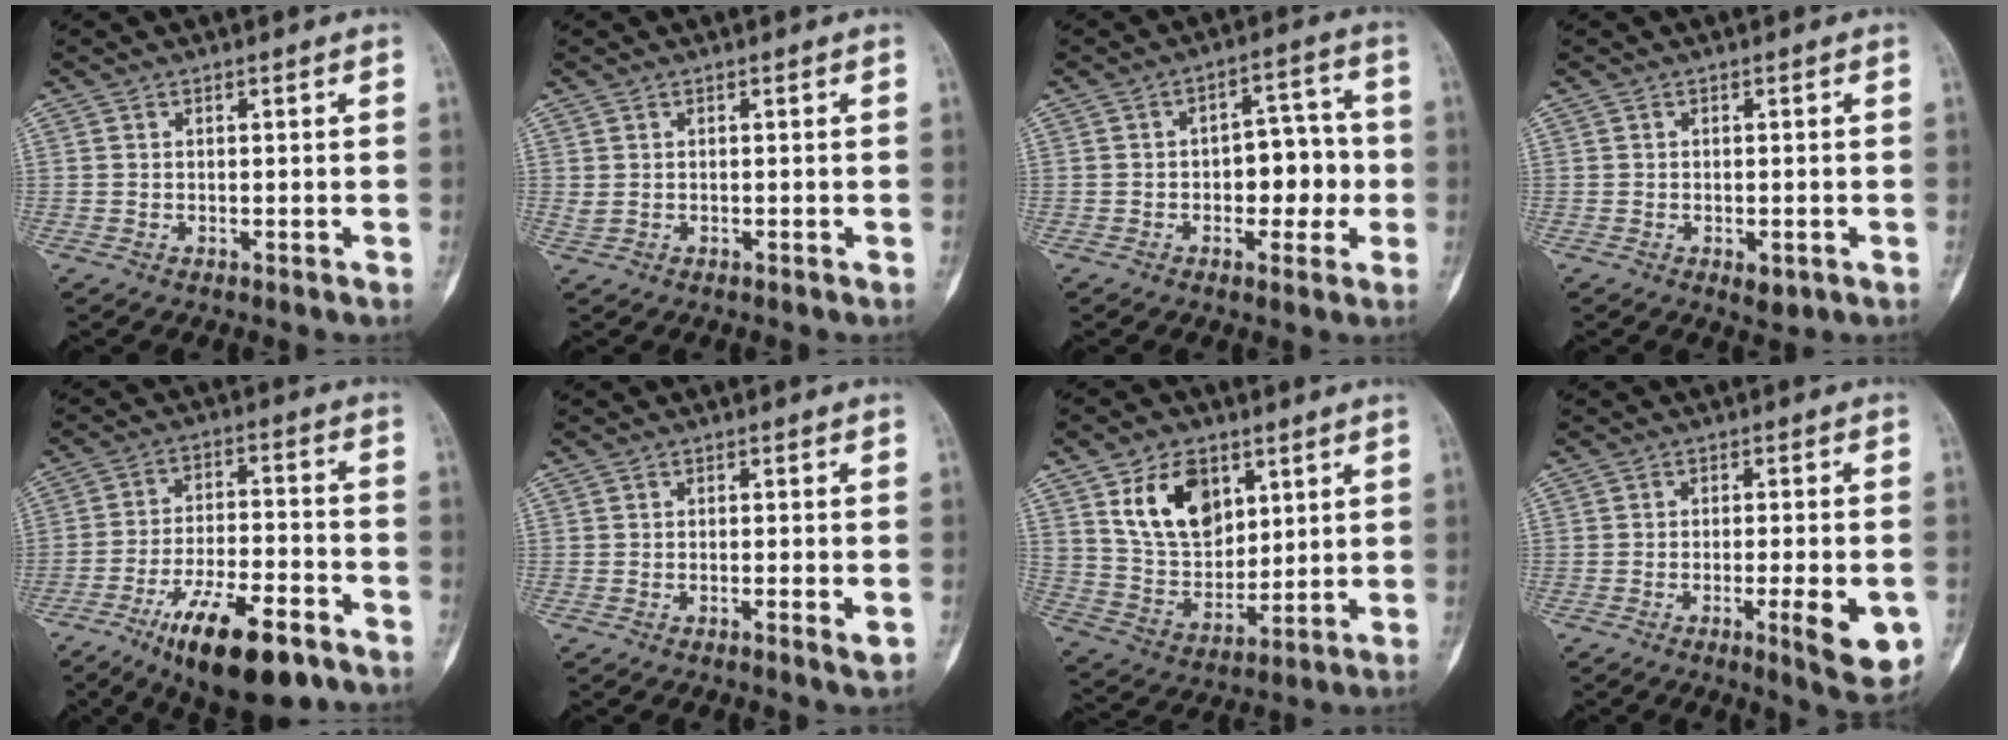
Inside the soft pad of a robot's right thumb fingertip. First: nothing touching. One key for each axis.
{"total": 0.8, "fx": 0.0, "fy": 0.5, "fz": 0.6, "tx": -0.017, "ty": 0.003, "tz": 0.004}
{"total": 9.0, "fx": -1.3, "fy": 5.5, "fz": 6.9, "tx": -0.052, "ty": 0.033, "tz": -0.022}
{"total": 2.4, "fx": -0.9, "fy": 1.2, "fz": 1.9, "tx": -0.017, "ty": 0.000, "tz": -0.006}
{"total": 16.6, "fx": -10.0, "fy": 5.6, "fz": 12.1, "tx": -0.194, "ty": 0.053, "tz": -0.160}
{"total": 2.4, "fx": -1.0, "fy": 0.3, "fz": 2.2, "tx": -0.039, "ty": -0.003, "tz": -0.017}
{"total": 14.0, "fx": 6.3, "fy": 9.4, "fz": 8.3, "tx": -0.105, "ty": -0.032, "tz": 0.130}
{"total": 9.4, "fx": -3.3, "fy": 2.1, "fz": 8.5, "tx": -0.107, "ty": -0.002, "tz": -0.042}